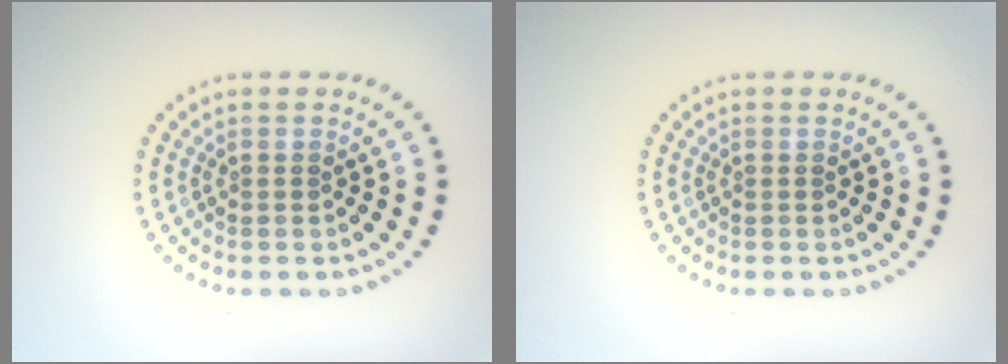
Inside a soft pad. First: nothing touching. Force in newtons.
{"total": 0.0}